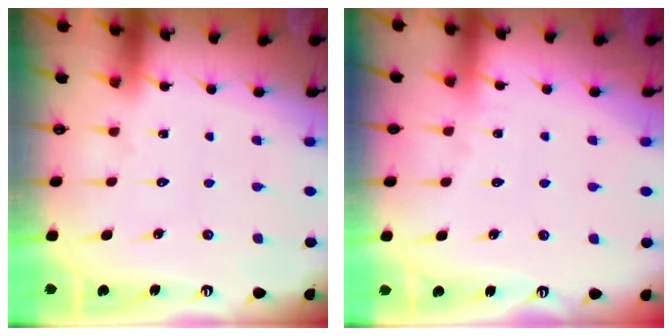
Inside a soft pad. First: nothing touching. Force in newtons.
{"total": 3.3, "press": 3.3, "slide": 0.5}